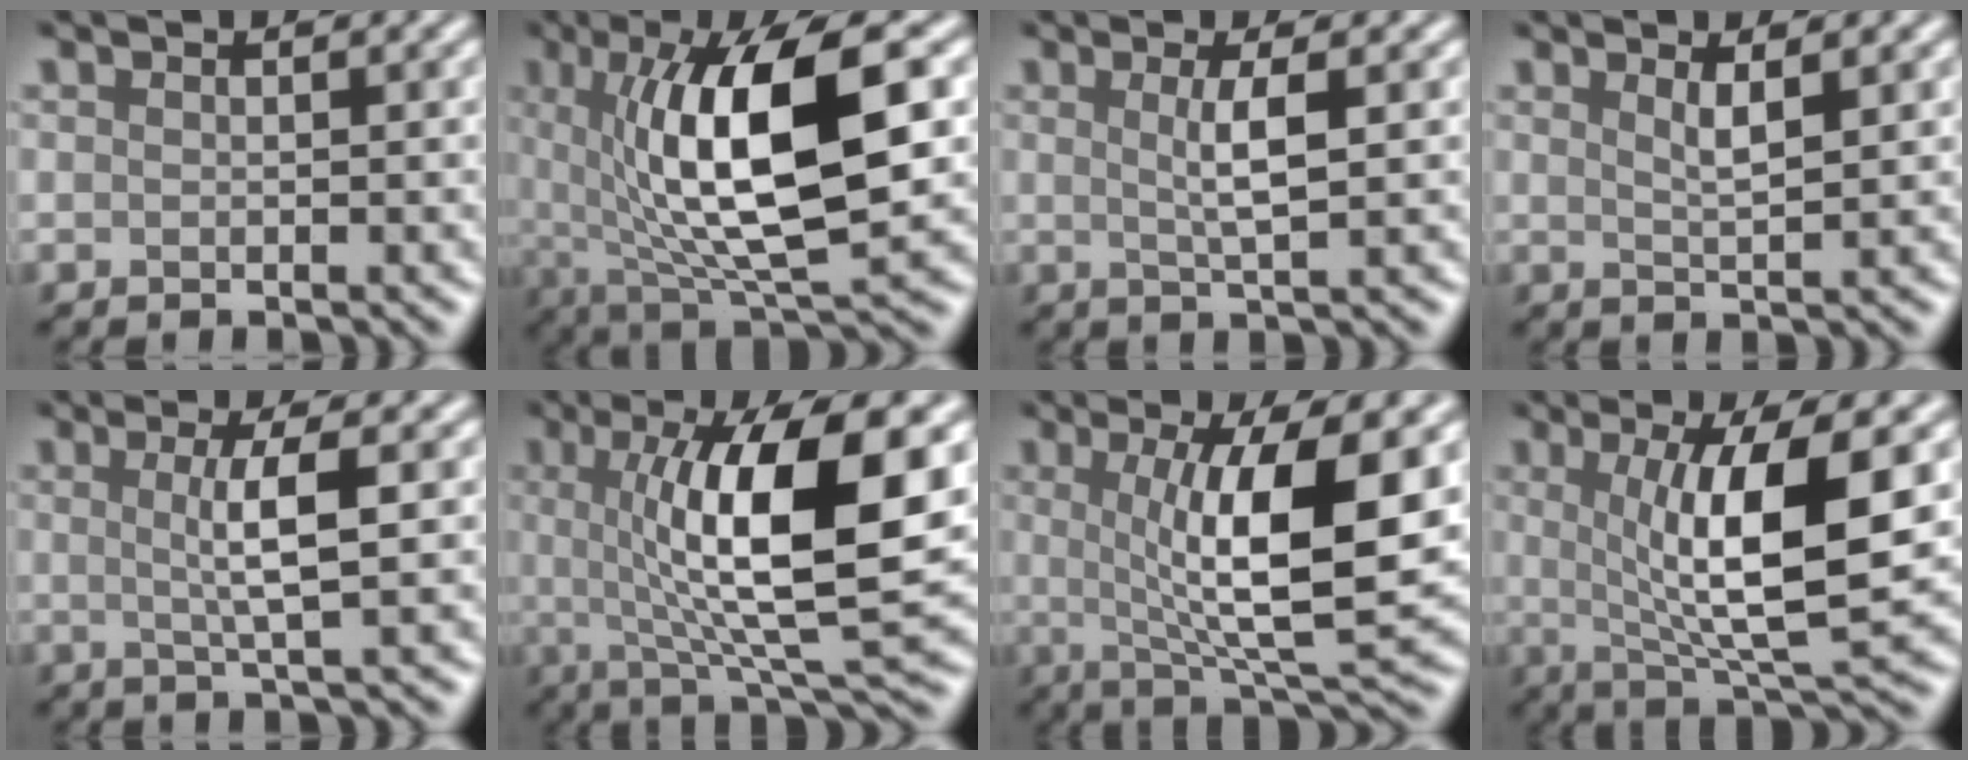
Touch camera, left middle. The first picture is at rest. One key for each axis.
{"total": 12.1, "fx": 1.6, "fy": 3.9, "fz": 11.4, "tx": -0.183, "ty": 0.000, "tz": 0.031}
{"total": 2.9, "fx": 0.5, "fy": 0.6, "fz": 2.8, "tx": -0.048, "ty": 0.000, "tz": 0.008}
{"total": 1.9, "fx": 0.9, "fy": 0.4, "fz": 1.6, "tx": -0.024, "ty": -0.001, "tz": 0.013}
{"total": 3.6, "fx": 0.4, "fy": 0.7, "fz": 3.5, "tx": -0.060, "ty": 0.000, "tz": 0.005}
{"total": 11.6, "fx": 1.6, "fy": 2.8, "fz": 11.1, "tx": -0.159, "ty": 0.000, "tz": 0.031}
{"total": 9.7, "fx": 1.1, "fy": 2.3, "fz": 9.3, "tx": -0.141, "ty": -0.014, "tz": 0.026}
{"total": 9.0, "fx": 1.2, "fy": 2.2, "fz": 8.7, "tx": -0.133, "ty": -0.013, "tz": 0.027}